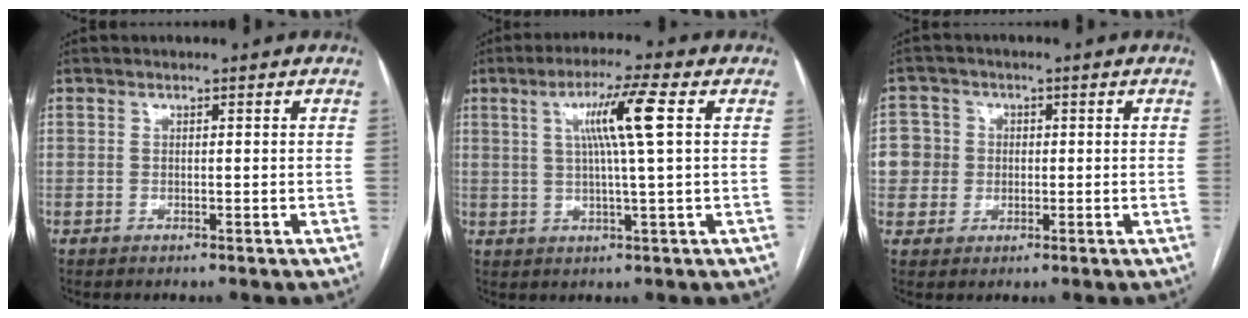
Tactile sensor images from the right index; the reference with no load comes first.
{"total": 8.1, "force": [2.1, -0.9, 7.8], "torque": [-0.141, 0.005, 0.039]}
{"total": 6.3, "force": [0.4, 6.3, 0.7], "torque": [-0.017, 0.023, 0.011]}